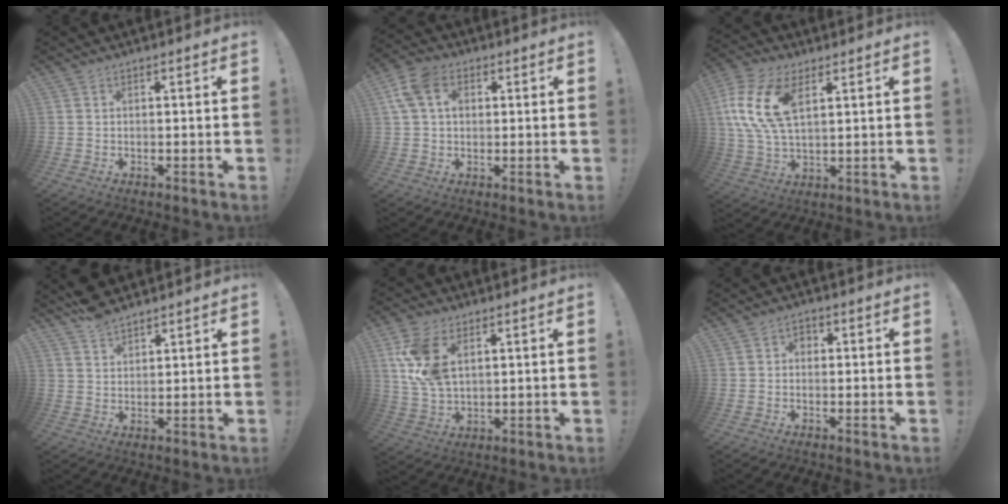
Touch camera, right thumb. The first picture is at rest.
{"total": 9.8, "force": [2.8, 6.9, 6.3], "torque": [-0.119, 0.003, 0.054]}
{"total": 15.6, "force": [5.5, 8.7, 11.8], "torque": [-0.246, -0.010, 0.099]}
{"total": 5.9, "force": [5.0, 2.6, 1.9], "torque": [-0.033, -0.027, 0.094]}
{"total": 12.1, "force": [4.8, 7.1, 8.5], "torque": [-0.162, -0.014, 0.092]}
{"total": 2.0, "force": [-0.3, 1.6, 1.1], "torque": [-0.021, 0.007, -0.007]}